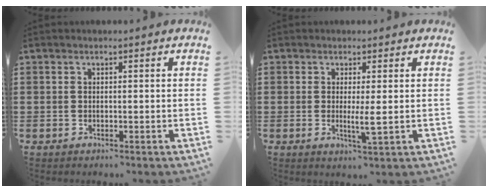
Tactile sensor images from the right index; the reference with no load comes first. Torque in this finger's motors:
{"motor_torque": [0.98, -0.07, 0.44, 0.10]}